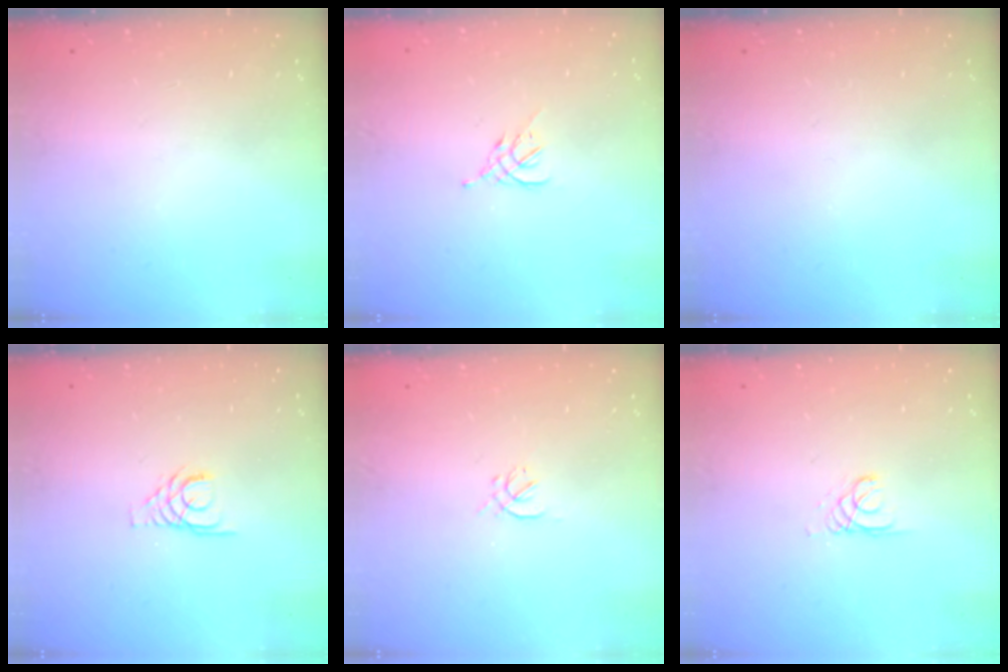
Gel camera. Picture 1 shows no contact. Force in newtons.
{"total": 2.6, "press": 2.5, "slide": 0.7}
{"total": 0.0}
{"total": 3.6, "press": 3.6, "slide": 0.4}
{"total": 0.7, "press": 0.5, "slide": 0.5}
{"total": 1.1, "press": 1.1, "slide": 0.1}